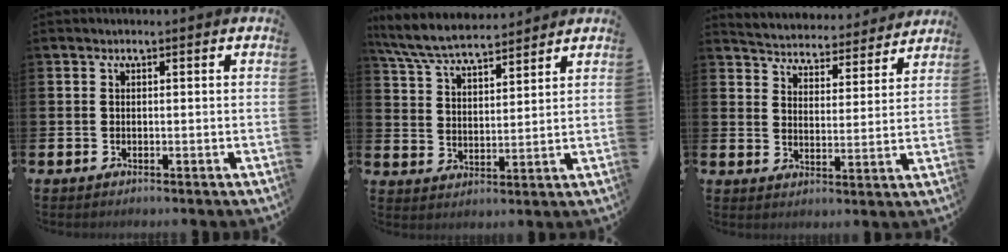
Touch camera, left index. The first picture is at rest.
{"total": 7.2, "force": [6.8, 1.0, 2.0], "torque": [-0.068, -0.030, 0.124]}
{"total": 4.8, "force": [4.7, 0.8, -0.3], "torque": [-0.016, -0.043, 0.079]}